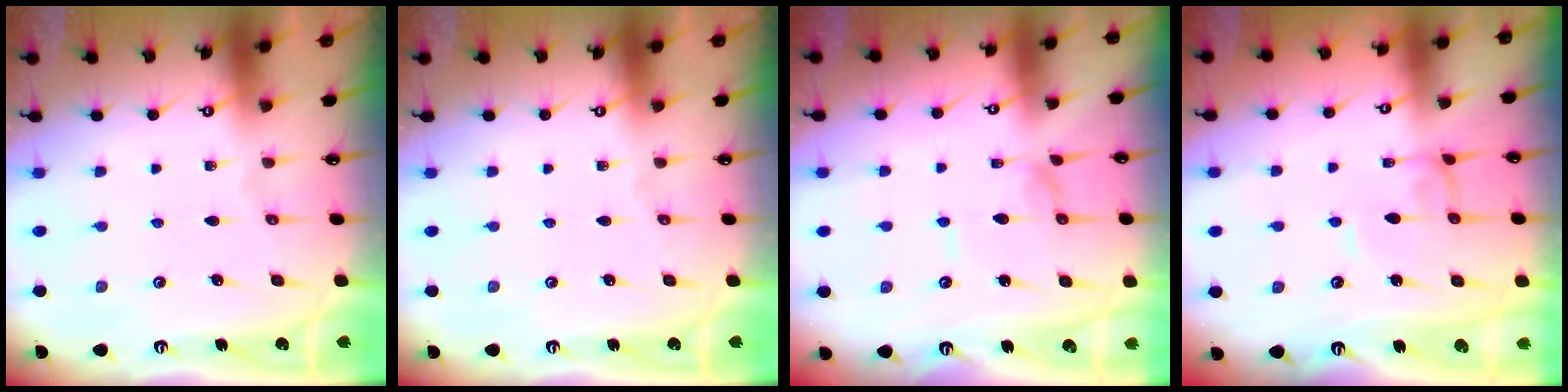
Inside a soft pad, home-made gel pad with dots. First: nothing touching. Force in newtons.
{"total": 0.0}
{"total": 0.0}
{"total": 1.0, "press": 1.0, "slide": 0.3}